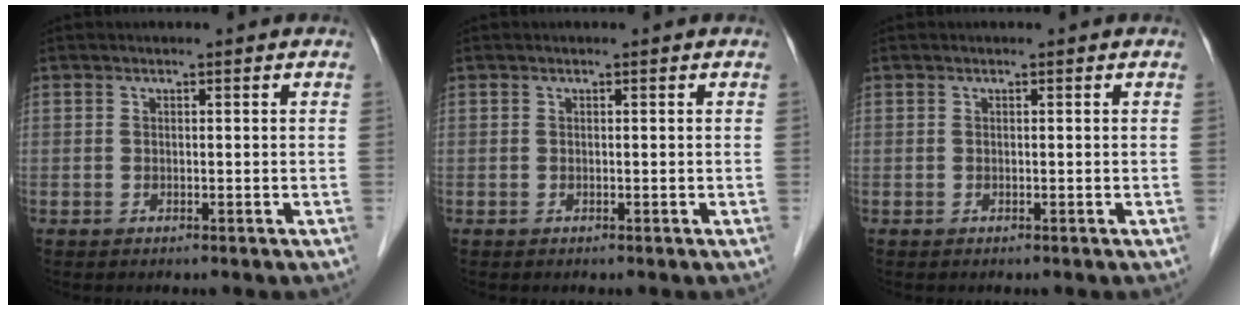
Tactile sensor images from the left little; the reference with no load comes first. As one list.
[{"total": 0.0}, {"total": 0.0}]